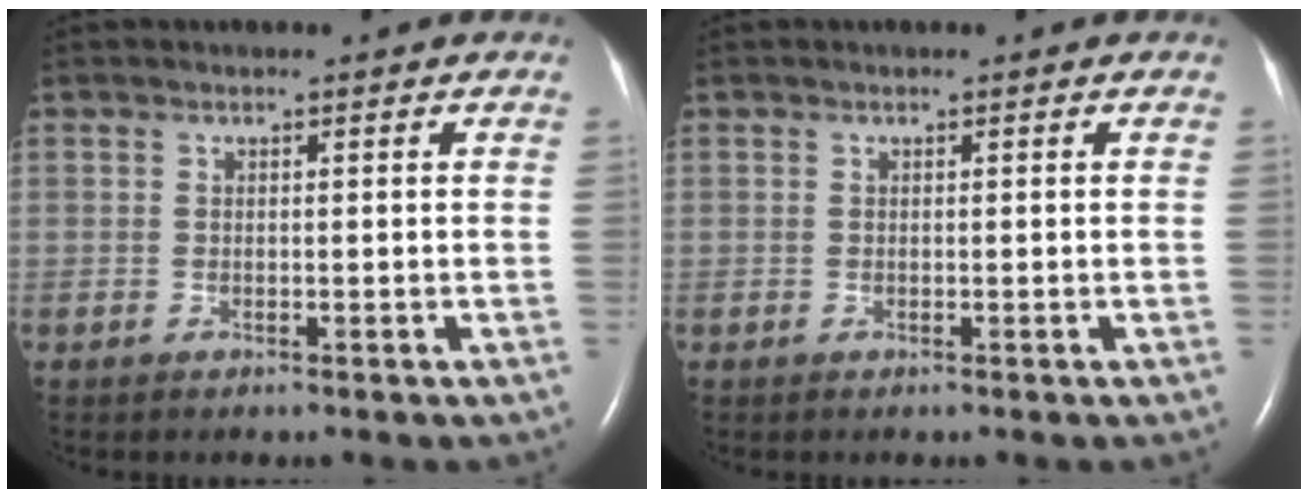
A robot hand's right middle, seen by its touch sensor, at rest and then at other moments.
{"total": 0.0}